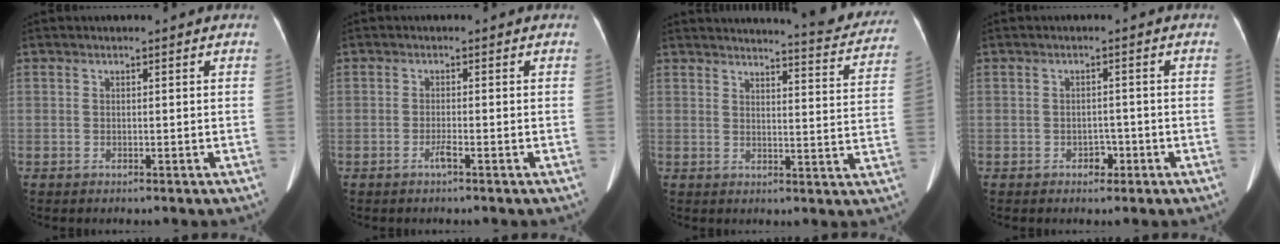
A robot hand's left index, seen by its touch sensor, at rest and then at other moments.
{"total": 1.3, "force": [-0.9, -0.1, 0.9], "torque": [-0.023, -0.001, -0.016]}
{"total": 13.6, "force": [13.1, 0.9, 3.7], "torque": [-0.039, -0.054, 0.136]}
{"total": 2.0, "force": [-1.1, 1.4, 1.0], "torque": [-0.012, 0.004, -0.012]}